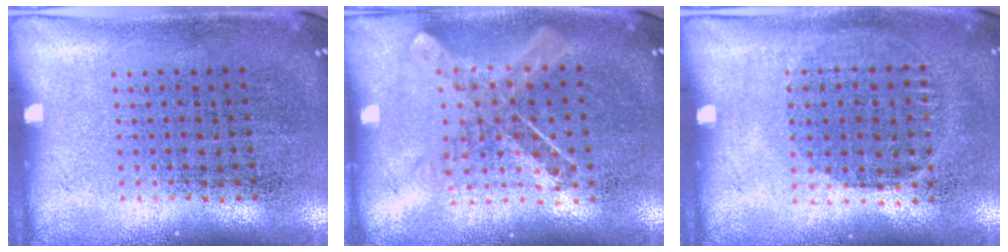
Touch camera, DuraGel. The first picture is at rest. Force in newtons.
{"total": 0.9, "press": 0.9, "slide": 0.2}
{"total": 1.0, "press": 0.9, "slide": 0.4}